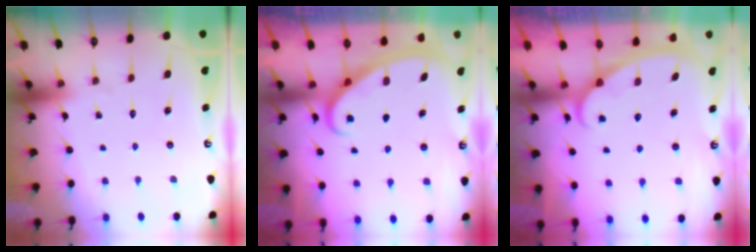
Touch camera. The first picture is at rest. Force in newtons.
{"total": 2.8, "press": 2.8, "slide": 0.4}
{"total": 2.9, "press": 2.9, "slide": 0.2}